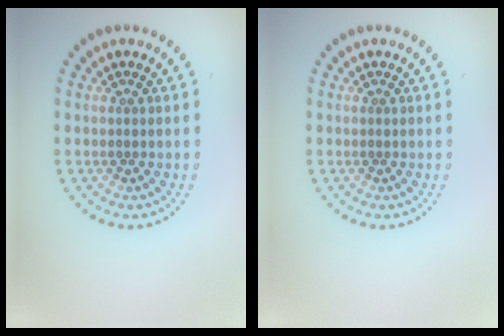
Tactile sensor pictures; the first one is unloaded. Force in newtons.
{"total": 0.0}